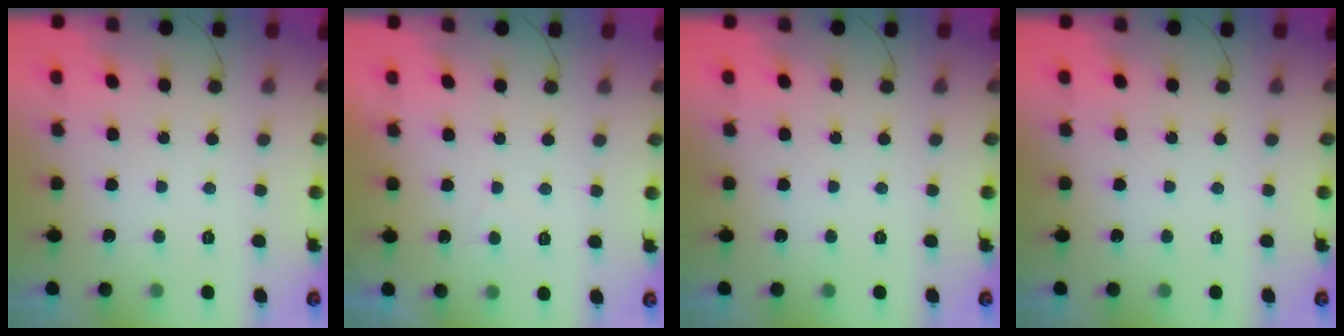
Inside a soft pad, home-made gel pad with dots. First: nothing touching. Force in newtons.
{"total": 1.0, "press": 0.8, "slide": 0.5}
{"total": 0.0}
{"total": 0.0}